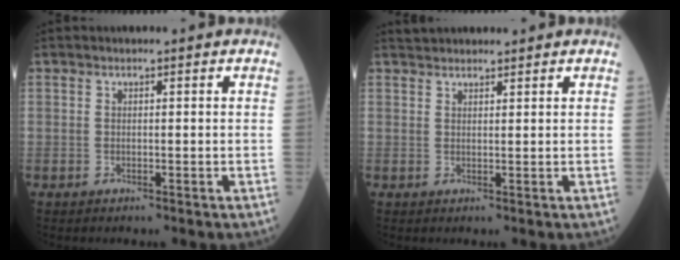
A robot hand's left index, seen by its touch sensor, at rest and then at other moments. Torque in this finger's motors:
{"motor_torque": [0.22, -0.22, 0.05, 0.01]}